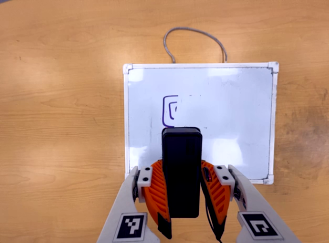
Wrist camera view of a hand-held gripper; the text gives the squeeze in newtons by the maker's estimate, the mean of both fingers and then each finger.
{"total": 7.5, "left": 6.3, "right": 8.7}